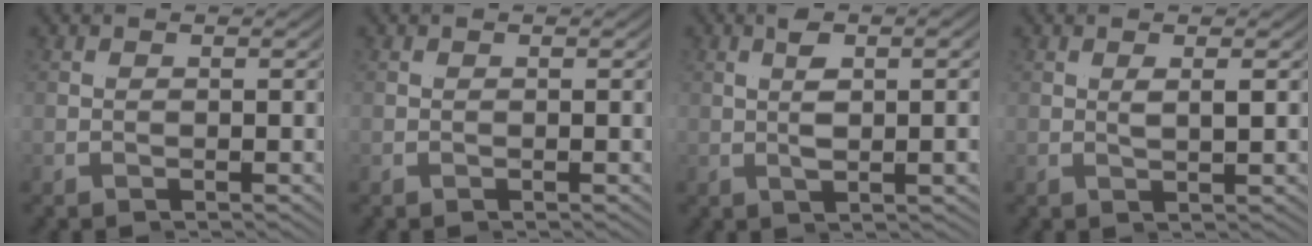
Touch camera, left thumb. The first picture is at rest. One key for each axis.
{"total": 0.0}
{"total": 3.1, "fx": -0.1, "fy": -2.5, "fz": 1.9, "tx": -0.019, "ty": 0.028, "tz": -0.013}
{"total": 1.7, "fx": 0.6, "fy": -1.4, "fz": 0.9, "tx": -0.001, "ty": 0.012, "tz": 0.001}